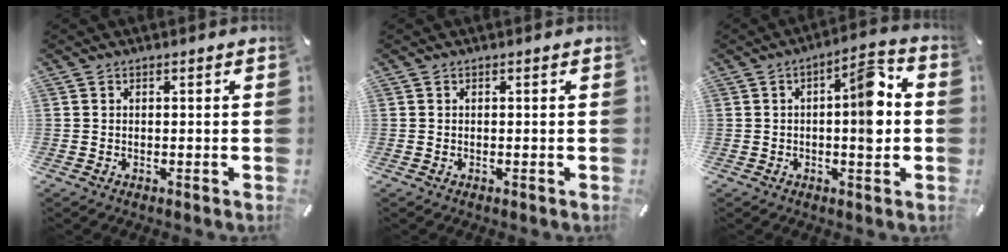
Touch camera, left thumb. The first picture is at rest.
{"total": 0.0}
{"total": 10.9, "force": [0.1, 3.9, 10.2], "torque": [-0.129, 0.002, -0.004]}